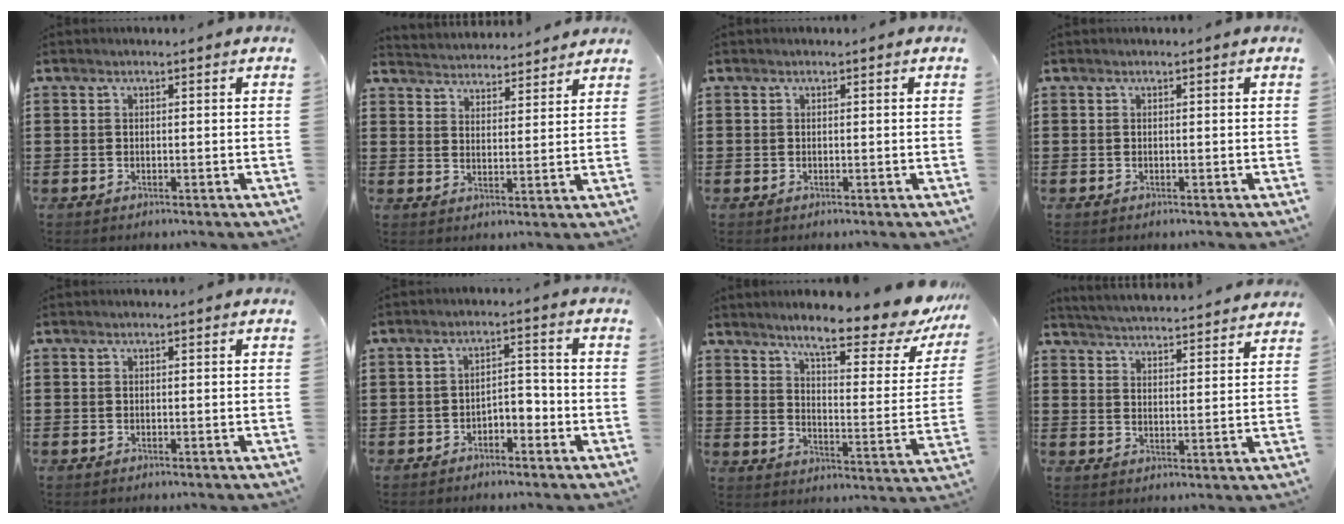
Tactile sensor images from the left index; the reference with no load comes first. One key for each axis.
{"total": 3.8, "fx": 3.7, "fy": 0.1, "fz": -0.6, "tx": -0.004, "ty": -0.021, "tz": 0.066}
{"total": 0.0}
{"total": 0.0}
{"total": 0.0}
{"total": 2.9, "fx": -2.4, "fy": 1.1, "fz": 1.0, "tx": -0.024, "ty": 0.006, "tz": -0.052}
{"total": 10.8, "fx": 8.9, "fy": 1.1, "fz": 6.1, "tx": -0.116, "ty": -0.050, "tz": 0.147}
{"total": 4.3, "fx": 4.2, "fy": -0.8, "fz": 0.0, "tx": -0.018, "ty": -0.033, "tz": 0.071}